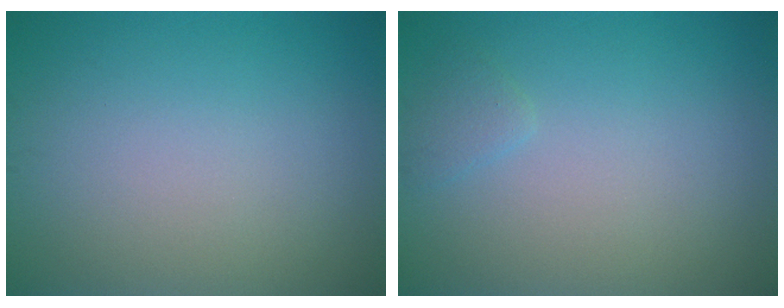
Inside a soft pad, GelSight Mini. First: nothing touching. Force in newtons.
{"total": 0.9, "press": 0.9, "slide": 0.1}